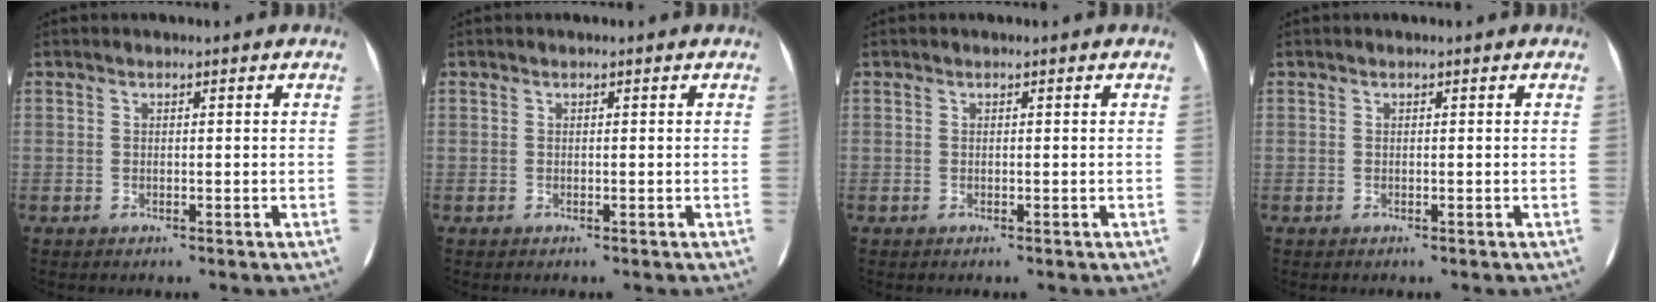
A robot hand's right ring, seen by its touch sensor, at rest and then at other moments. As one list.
[{"total": 0.0}, {"total": 0.0}, {"total": 0.0}]